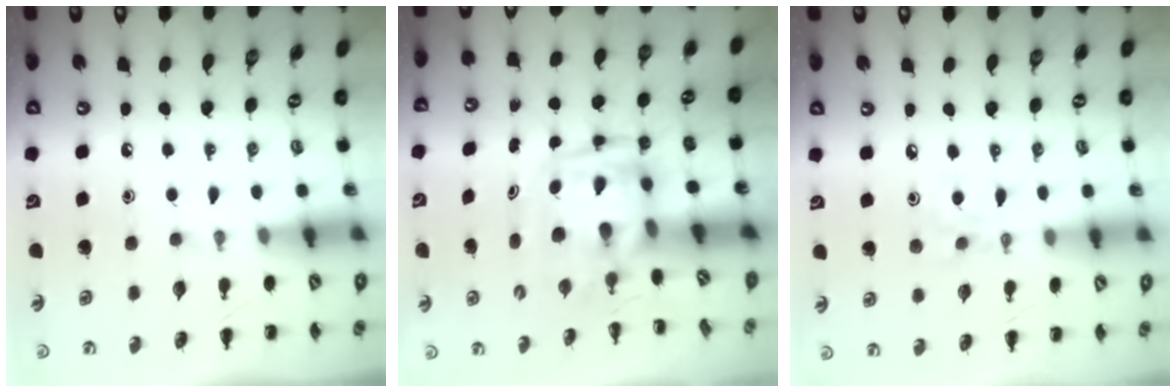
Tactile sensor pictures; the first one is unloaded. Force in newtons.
{"total": 3.3, "press": 3.2, "slide": 0.7}
{"total": 3.9, "press": 3.6, "slide": 1.3}